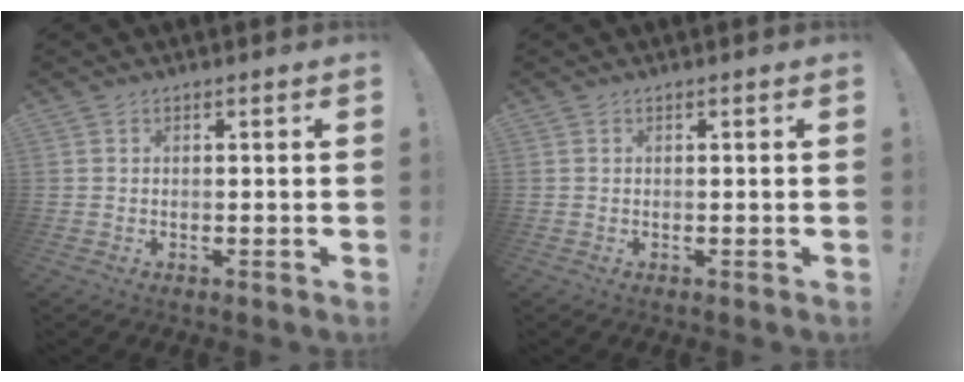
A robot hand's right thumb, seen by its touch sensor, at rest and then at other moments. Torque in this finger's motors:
{"motor_torque": [-0.01, 0.01, 0.00, 0.00, 0.04]}